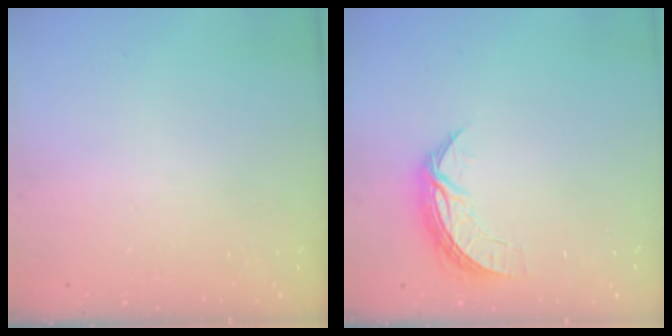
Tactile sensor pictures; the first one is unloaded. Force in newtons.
{"total": 7.1, "press": 7.0, "slide": 0.7}